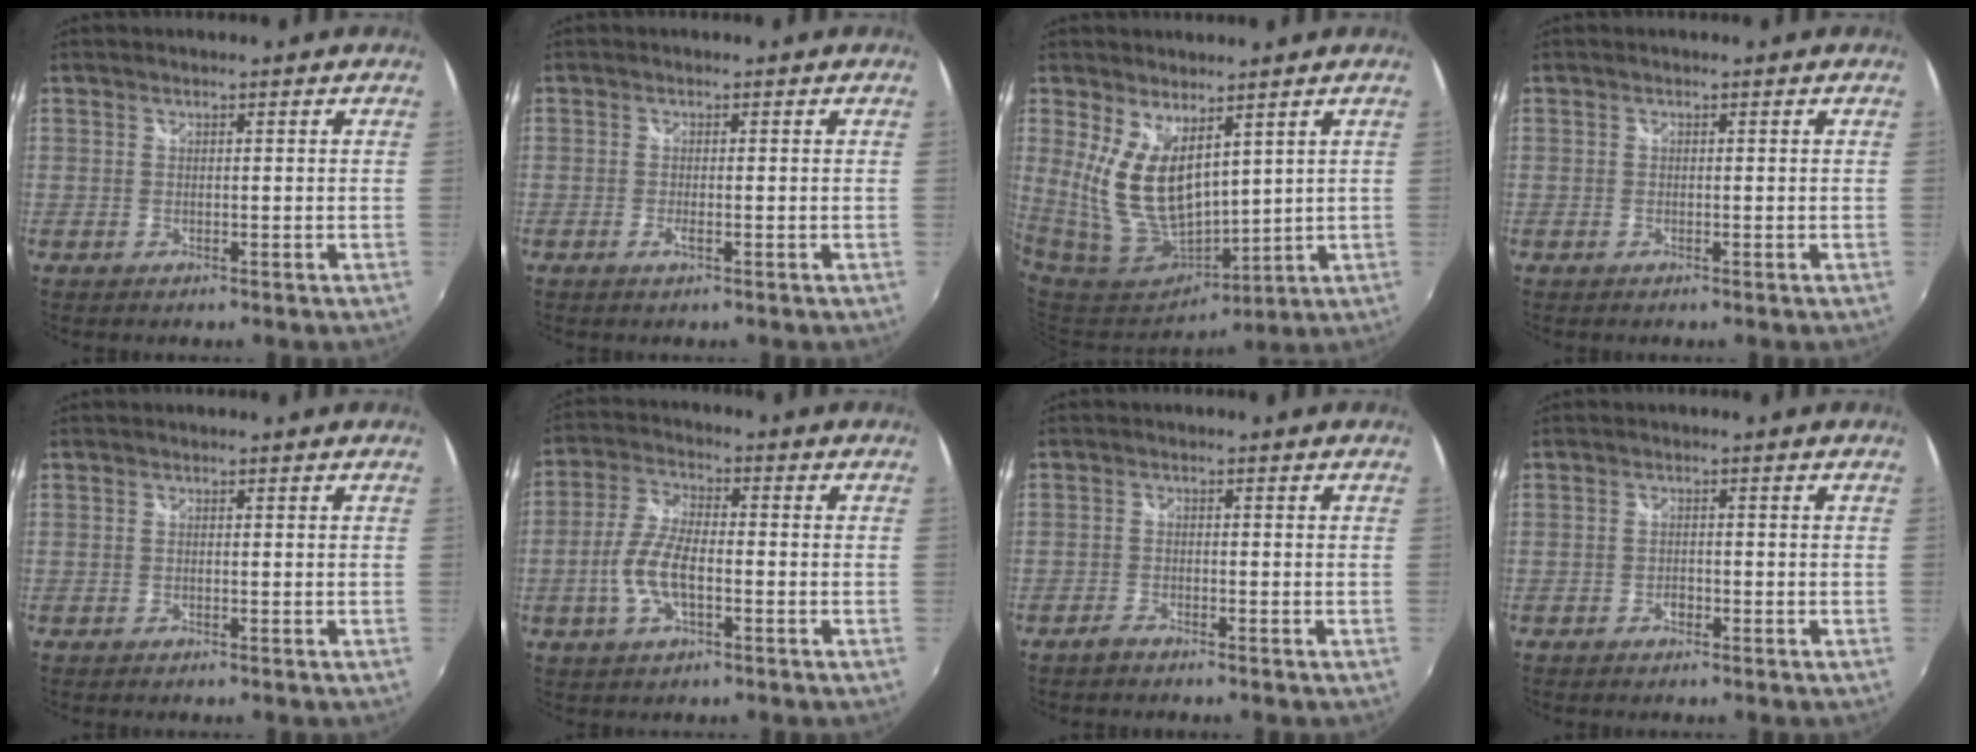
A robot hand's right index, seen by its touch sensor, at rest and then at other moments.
{"total": 1.1, "force": [-0.4, 0.1, 1.0], "torque": [-0.020, -0.001, -0.007]}
{"total": 12.3, "force": [4.8, 6.6, 9.3], "torque": [-0.184, -0.015, 0.116]}
{"total": 0.0}
{"total": 0.0}
{"total": 8.3, "force": [-2.4, 3.4, 7.2], "torque": [-0.154, 0.006, -0.044]}
{"total": 1.7, "force": [-1.6, 0.4, 0.4], "torque": [-0.017, -0.002, -0.034]}
{"total": 1.2, "force": [-0.8, 0.7, 0.5], "torque": [-0.010, 0.002, -0.012]}